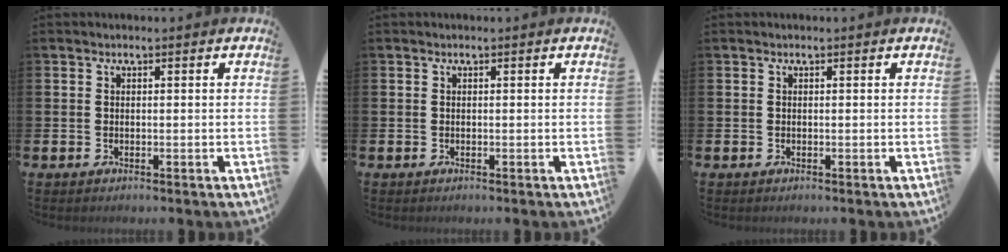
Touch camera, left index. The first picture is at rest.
{"total": 0.0}
{"total": 0.0}